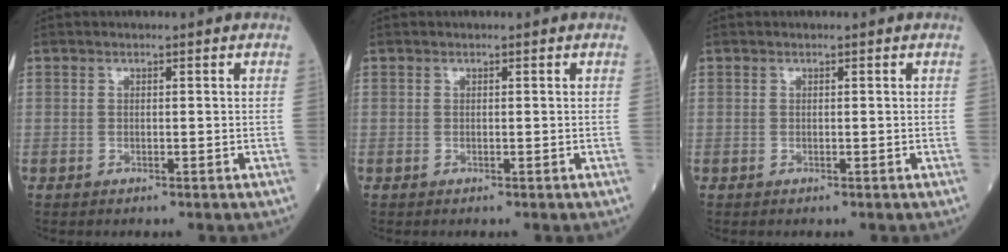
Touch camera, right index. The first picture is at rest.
{"total": 0.0}
{"total": 0.0}